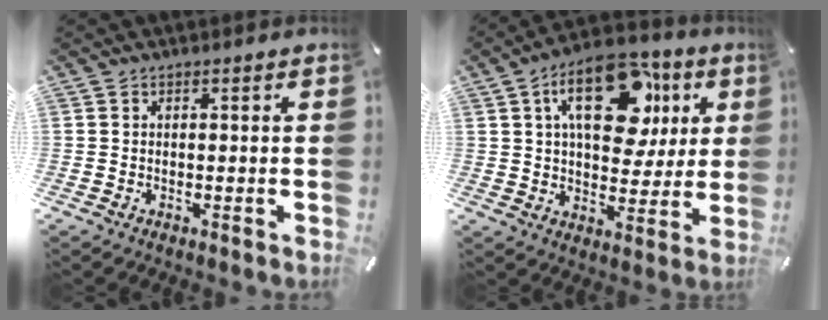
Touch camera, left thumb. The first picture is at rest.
{"total": 20.7, "force": [8.0, 12.1, 14.7], "torque": [-0.216, -0.019, 0.136]}